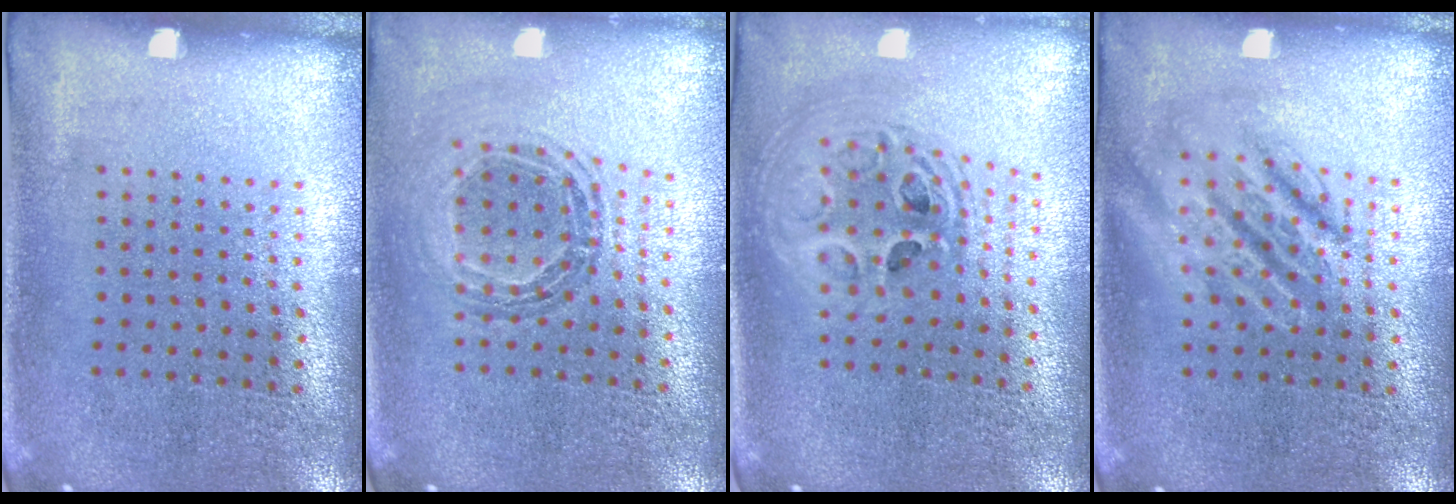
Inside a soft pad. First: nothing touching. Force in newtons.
{"total": 0.9, "press": 0.9, "slide": 0.1}
{"total": 2.1, "press": 1.7, "slide": 1.2}
{"total": 2.8, "press": 2.8, "slide": 0.3}